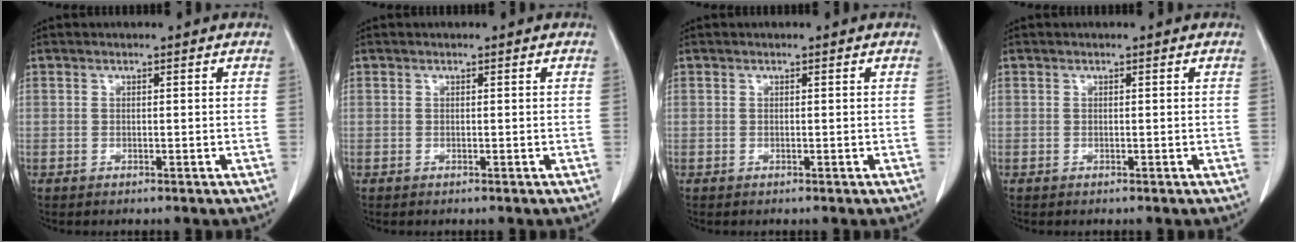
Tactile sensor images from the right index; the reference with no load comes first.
{"total": 0.0}
{"total": 0.0}
{"total": 0.0}